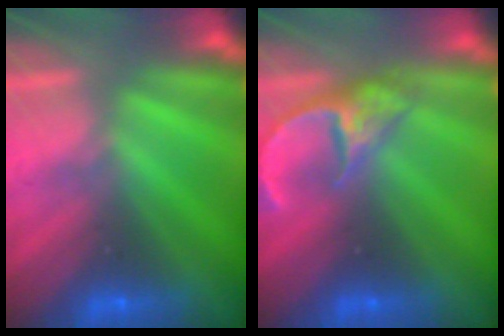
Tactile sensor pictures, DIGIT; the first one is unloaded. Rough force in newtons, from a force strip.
{"total": 4.7}